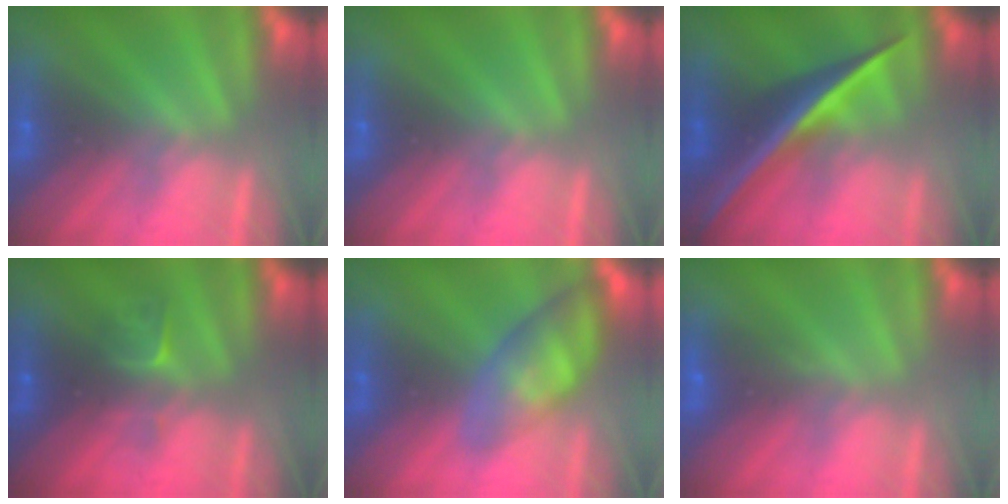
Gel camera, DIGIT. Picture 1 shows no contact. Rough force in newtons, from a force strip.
{"total": 0.0}
{"total": 2.7}
{"total": 2.8}
{"total": 4.9}
{"total": 2.9}